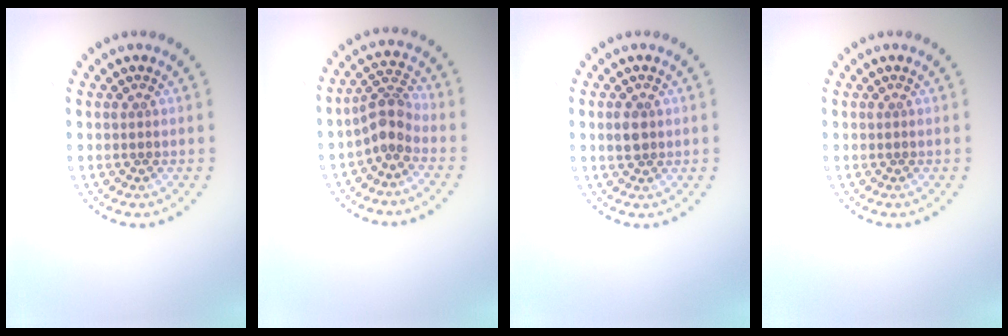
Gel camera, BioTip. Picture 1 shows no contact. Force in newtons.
{"total": 2.9, "press": 2.2, "slide": 1.8}
{"total": 1.7, "press": 1.7, "slide": 0.1}
{"total": 0.0}